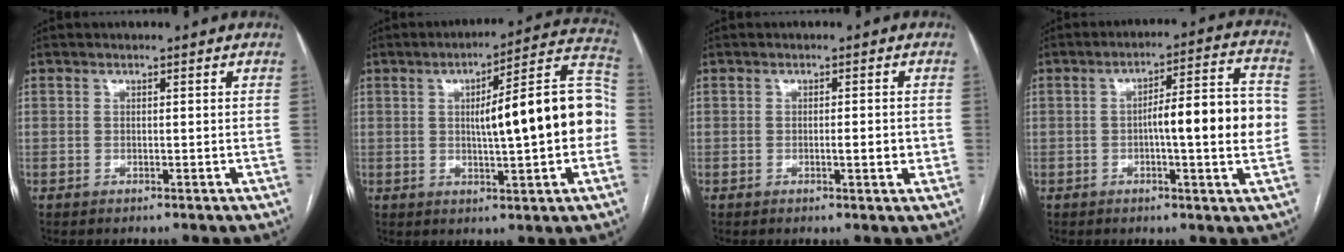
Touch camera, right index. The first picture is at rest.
{"total": 16.5, "force": [-0.1, 2.1, 16.3], "torque": [-0.222, 0.039, -0.001]}
{"total": 2.7, "force": [-0.3, 0.6, 2.6], "torque": [-0.040, -0.001, -0.004]}
{"total": 11.7, "force": [-0.9, 1.2, 11.6], "torque": [-0.169, 0.020, -0.014]}